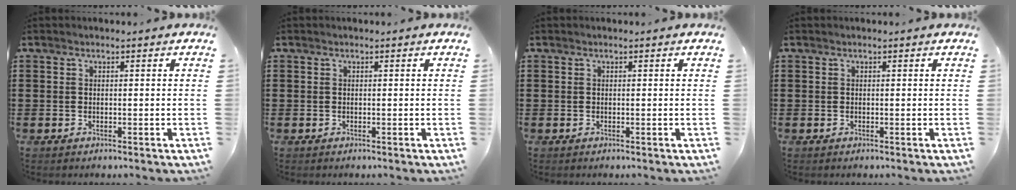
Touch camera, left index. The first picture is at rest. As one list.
[{"total": 0.0}, {"total": 0.0}, {"total": 0.0}]